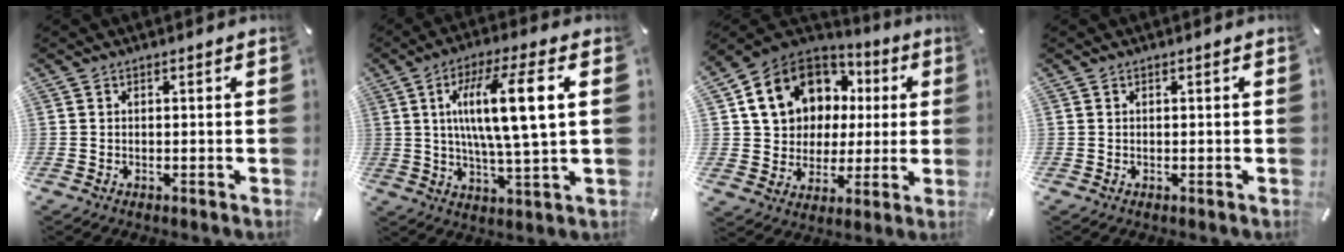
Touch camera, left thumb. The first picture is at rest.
{"total": 14.6, "force": [3.3, 2.3, 14.0], "torque": [-0.269, 0.003, 0.045]}
{"total": 15.5, "force": [5.4, 13.1, 6.1], "torque": [-0.127, -0.021, 0.113]}
{"total": 0.0}